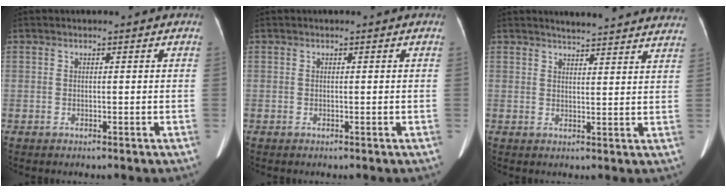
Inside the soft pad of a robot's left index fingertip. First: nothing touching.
{"total": 0.0}
{"total": 15.7, "force": [14.9, 1.7, 4.7], "torque": [-0.053, -0.010, 0.168]}